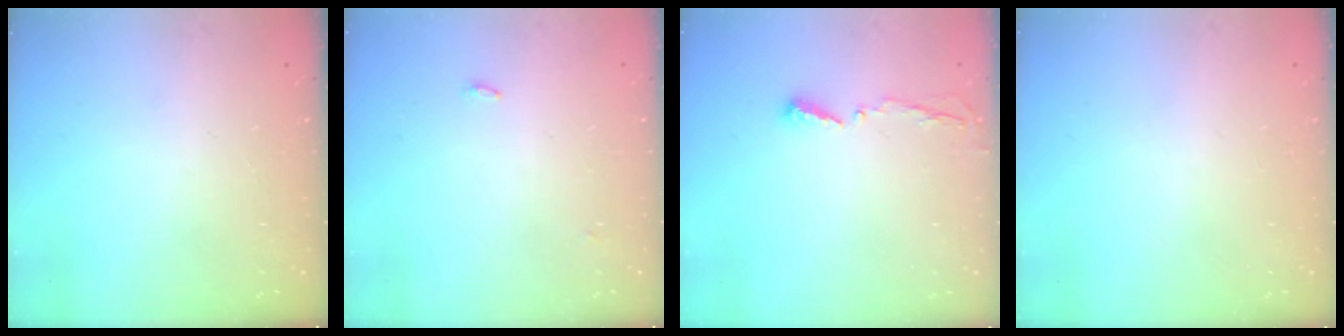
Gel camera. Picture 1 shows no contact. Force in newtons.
{"total": 6.3, "press": 2.7, "slide": 5.7}
{"total": 3.4, "press": 3.4, "slide": 0.4}
{"total": 1.1, "press": 0.8, "slide": 0.7}